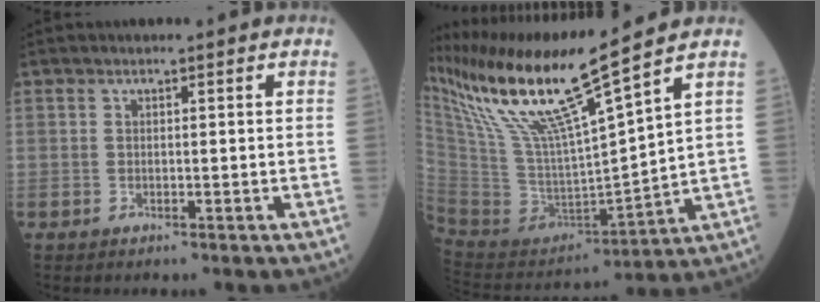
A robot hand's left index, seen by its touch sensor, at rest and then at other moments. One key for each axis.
{"total": 18.3, "fx": 13.4, "fy": -1.3, "fz": 12.4, "tx": -0.240, "ty": -0.013, "tz": 0.261}